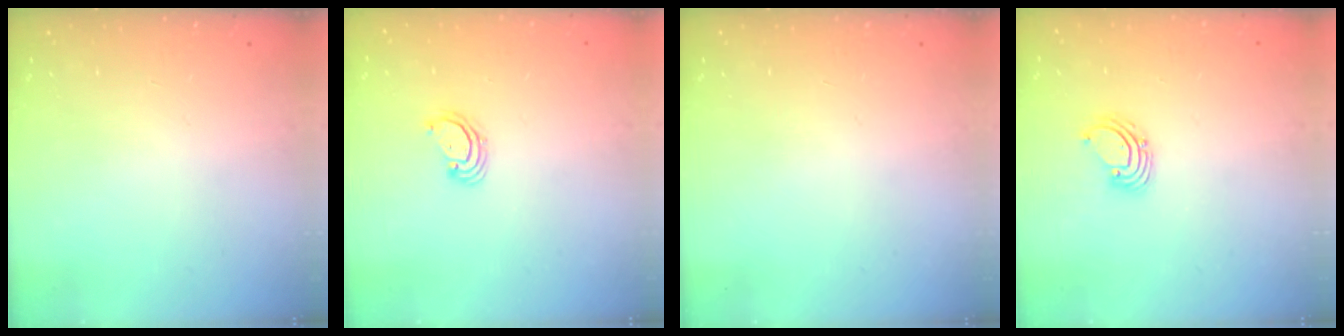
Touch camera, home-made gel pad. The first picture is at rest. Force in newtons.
{"total": 2.4, "press": 2.4, "slide": 0.2}
{"total": 0.0}
{"total": 2.2, "press": 2.2, "slide": 0.2}